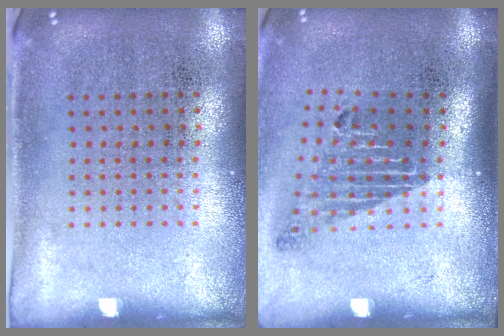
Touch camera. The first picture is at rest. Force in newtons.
{"total": 1.8, "press": 1.3, "slide": 1.3}